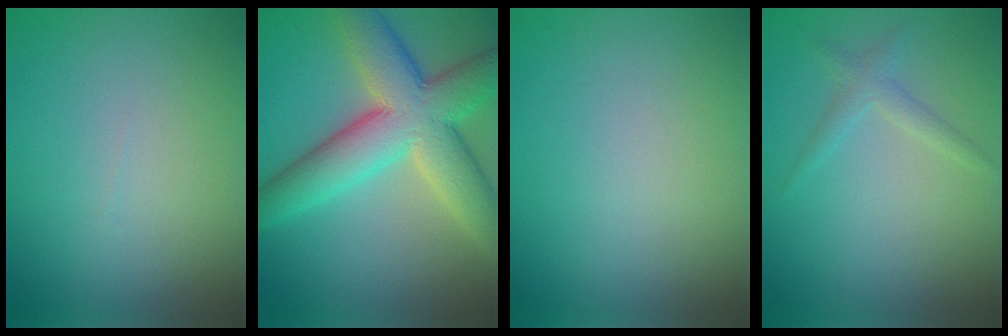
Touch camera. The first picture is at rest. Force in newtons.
{"total": 10.5, "press": 10.5, "slide": 0.5}
{"total": 0.0}
{"total": 1.5, "press": 1.5, "slide": 0.1}